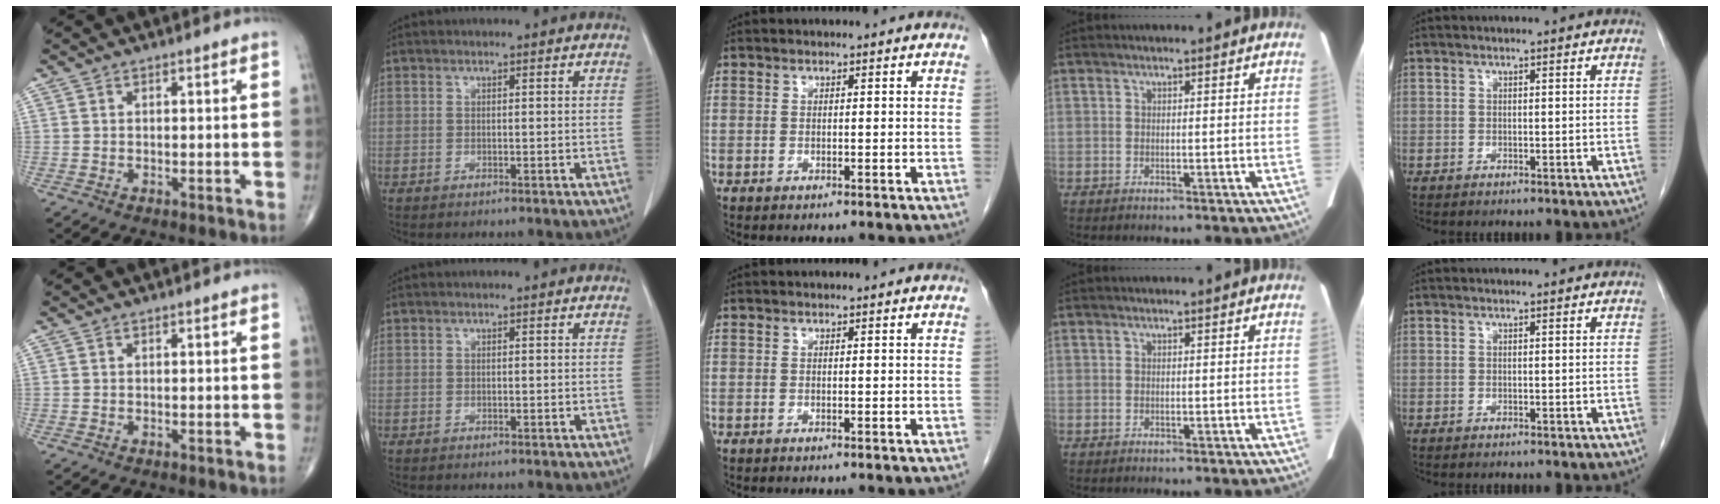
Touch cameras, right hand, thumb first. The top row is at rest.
{}